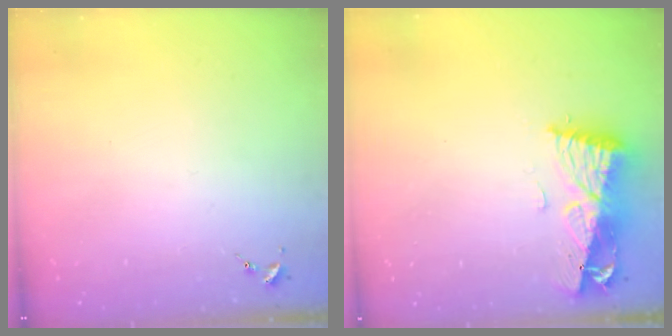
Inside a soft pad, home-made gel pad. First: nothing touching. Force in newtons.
{"total": 10.7, "press": 10.6, "slide": 1.5}